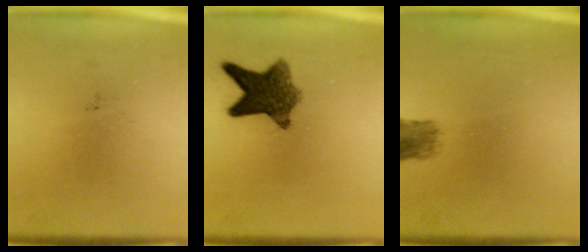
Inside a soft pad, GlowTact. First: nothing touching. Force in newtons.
{"total": 8.8}
{"total": 2.9}